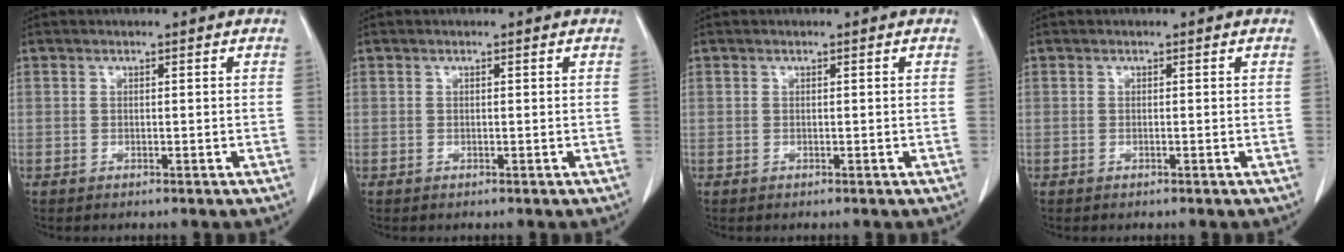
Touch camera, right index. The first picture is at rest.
{"total": 0.0}
{"total": 0.0}
{"total": 0.0}